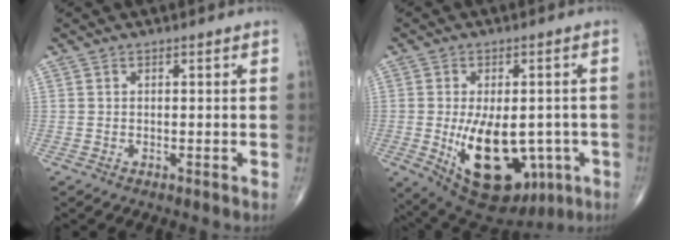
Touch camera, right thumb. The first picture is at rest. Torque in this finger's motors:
{"motor_torque": [2.37, 2.64, 1.75, 0.08, 0.45]}